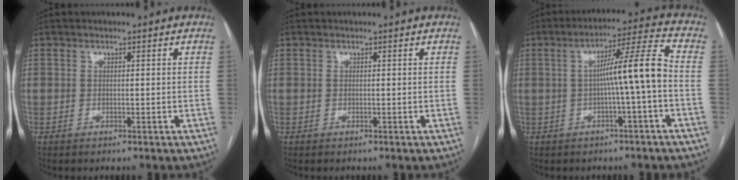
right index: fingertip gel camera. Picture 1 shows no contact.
{"total": 0.0}
{"total": 8.7, "force": [-0.9, -0.8, 8.6], "torque": [-0.137, 0.022, -0.013]}